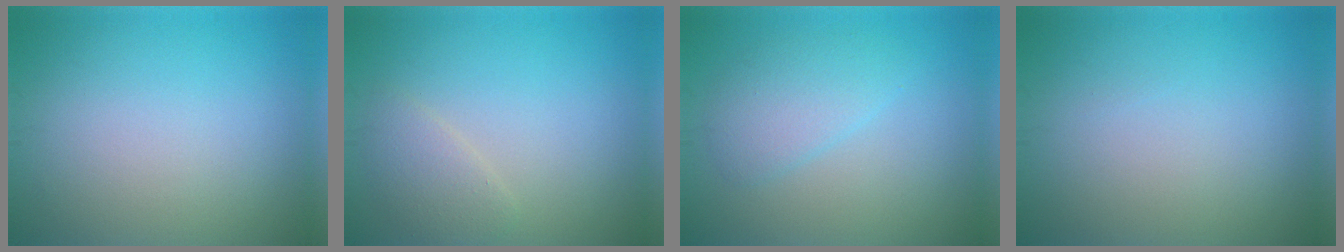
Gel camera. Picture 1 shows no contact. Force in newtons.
{"total": 2.0, "press": 2.0, "slide": 0.2}
{"total": 2.9, "press": 2.9, "slide": 0.2}
{"total": 0.0}